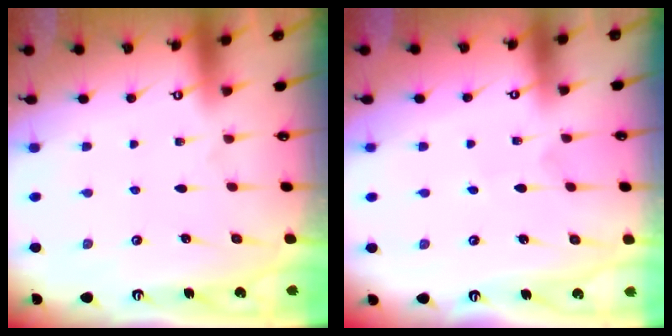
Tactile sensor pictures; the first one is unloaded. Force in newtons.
{"total": 2.9, "press": 2.8, "slide": 0.2}